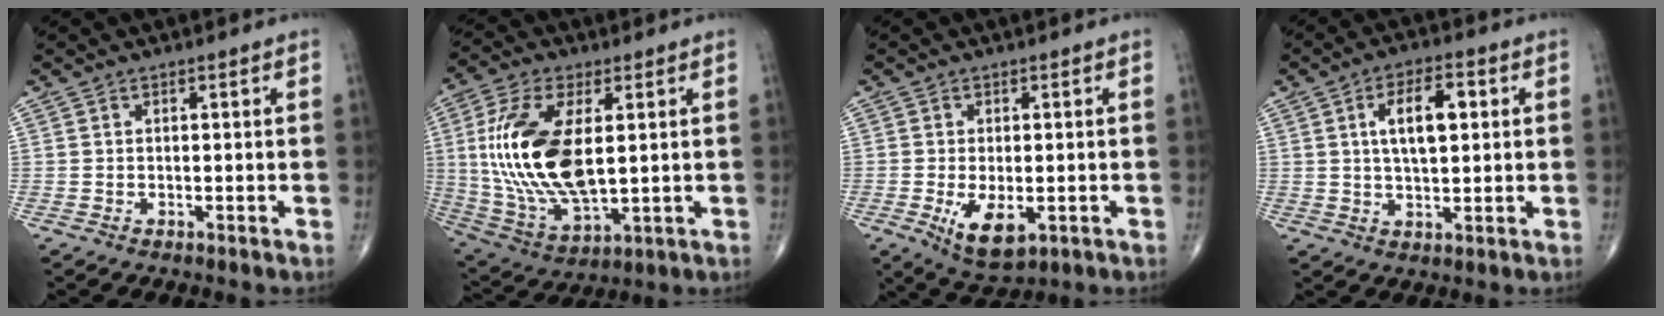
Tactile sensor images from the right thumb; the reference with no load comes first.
{"total": 20.2, "force": [2.4, 9.7, 17.5], "torque": [-0.361, -0.017, 0.055]}
{"total": 7.4, "force": [-2.0, 3.7, 6.1], "torque": [-0.101, -0.015, -0.023]}
{"total": 9.4, "force": [2.2, 4.2, 8.1], "torque": [-0.124, 0.006, 0.034]}